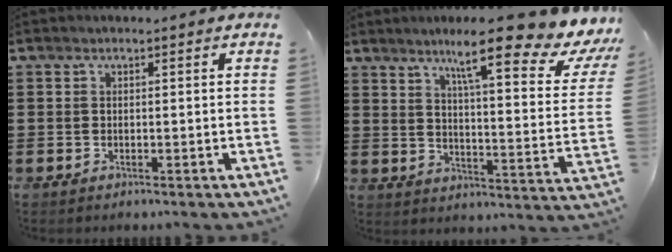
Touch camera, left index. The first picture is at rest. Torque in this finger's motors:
{"motor_torque": [2.14, 0.00, 1.05, 0.21]}